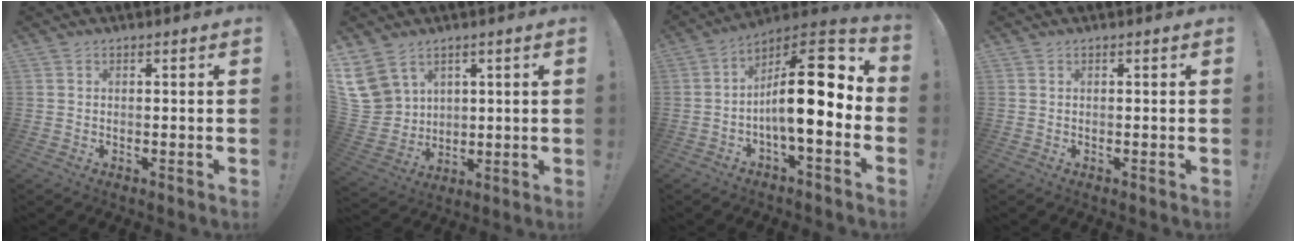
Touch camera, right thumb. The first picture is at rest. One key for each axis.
{"total": 11.3, "fx": 6.7, "fy": 8.2, "fz": 3.9, "tx": -0.085, "ty": -0.041, "tz": 0.138}
{"total": 19.3, "fx": -0.1, "fy": 6.3, "fz": 18.2, "tx": -0.284, "ty": 0.002, "tz": 0.000}
{"total": 0.0}